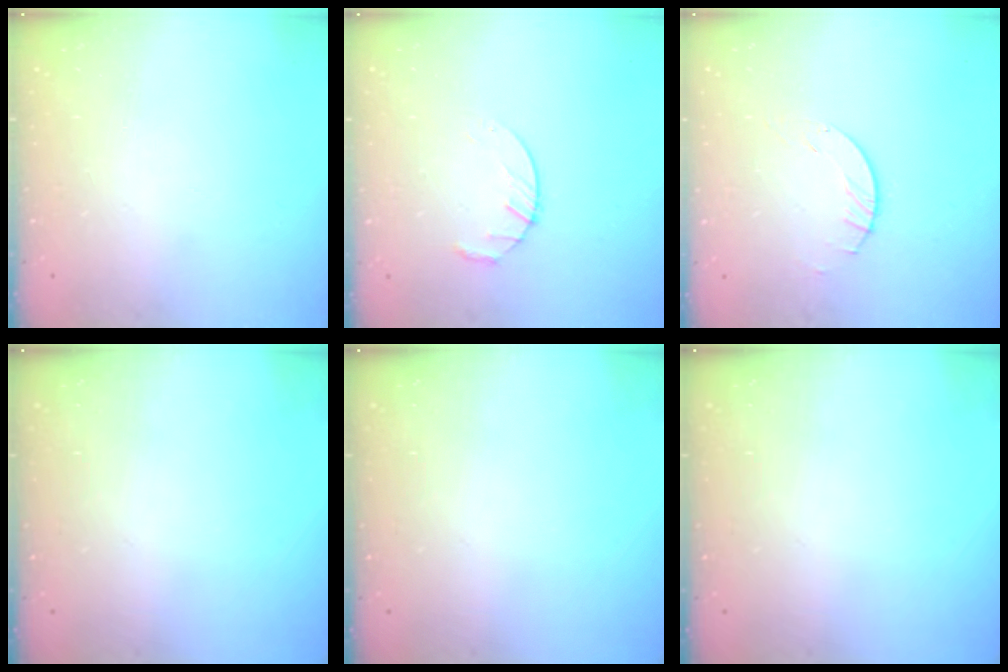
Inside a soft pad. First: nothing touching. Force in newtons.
{"total": 4.3, "press": 4.2, "slide": 0.6}
{"total": 2.9, "press": 2.9, "slide": 0.4}
{"total": 0.0}
{"total": 0.0}
{"total": 0.0}